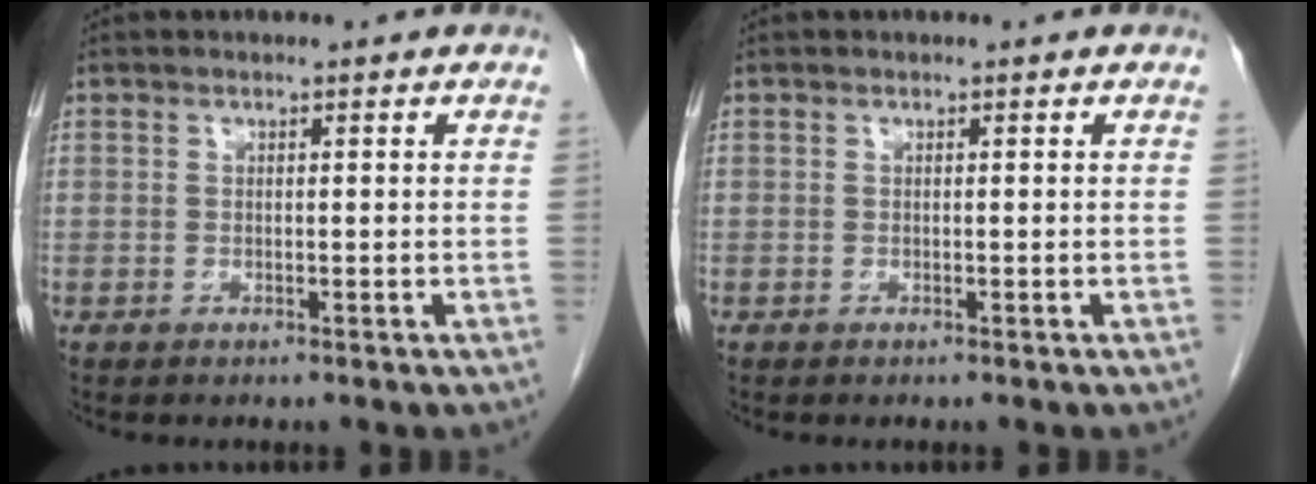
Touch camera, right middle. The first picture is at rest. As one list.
[{"total": 0.0}]